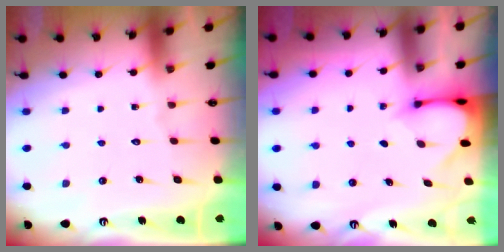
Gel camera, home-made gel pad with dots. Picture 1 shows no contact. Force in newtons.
{"total": 3.2, "press": 3.2, "slide": 0.2}